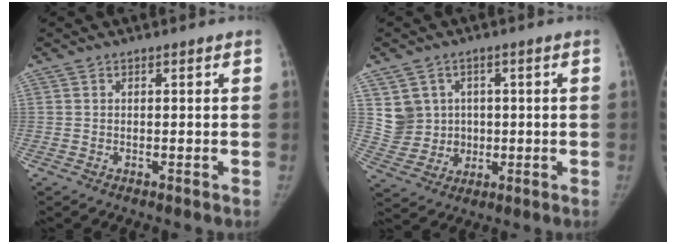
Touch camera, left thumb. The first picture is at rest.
{"total": 7.7, "force": [1.5, 7.4, 1.7], "torque": [0.002, 0.001, 0.035]}